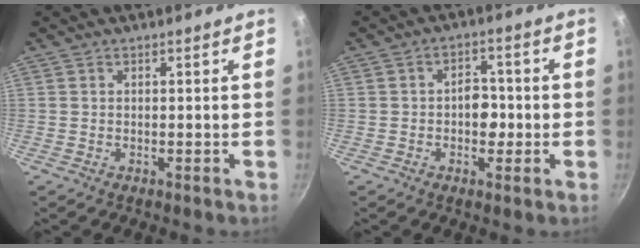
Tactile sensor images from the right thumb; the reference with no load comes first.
{"total": 5.3, "force": [-0.7, 3.6, 3.9], "torque": [-0.031, 0.013, -0.014]}